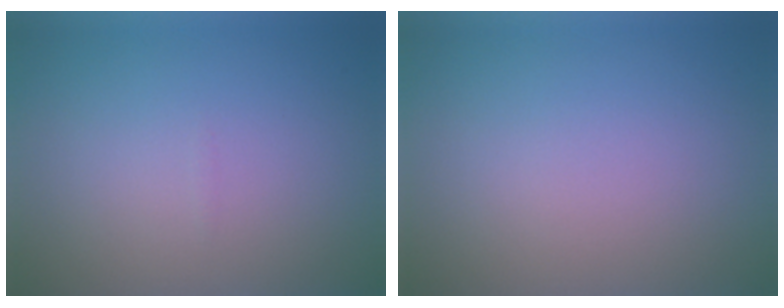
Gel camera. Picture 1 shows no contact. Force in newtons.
{"total": 0.0}